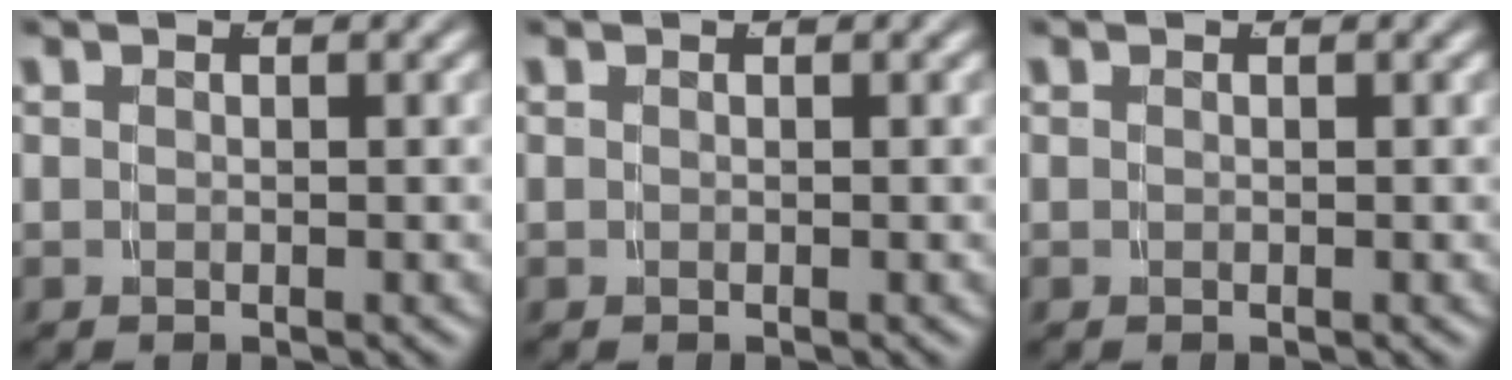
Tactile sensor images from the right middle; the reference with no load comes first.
{"total": 0.0}
{"total": 0.0}